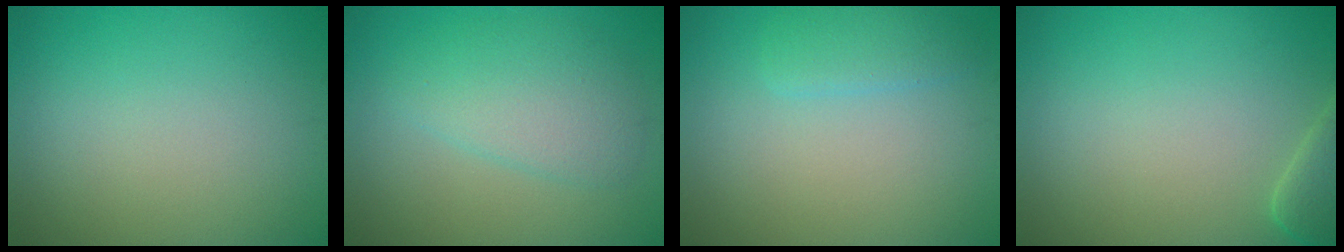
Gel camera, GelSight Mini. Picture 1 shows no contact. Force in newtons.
{"total": 3.6, "press": 3.6, "slide": 0.0}
{"total": 1.8, "press": 1.8, "slide": 0.2}
{"total": 2.3, "press": 2.3, "slide": 0.3}